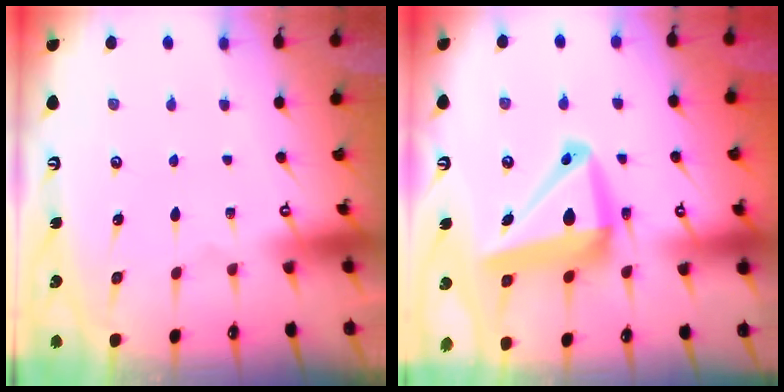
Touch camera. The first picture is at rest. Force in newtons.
{"total": 14.1, "press": 13.7, "slide": 3.2}